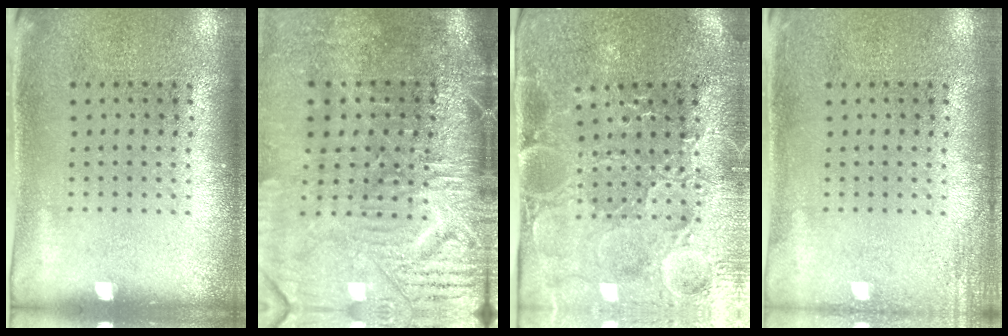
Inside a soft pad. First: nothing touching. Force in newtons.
{"total": 4.8, "press": 4.1, "slide": 2.6}
{"total": 3.7, "press": 3.6, "slide": 0.7}
{"total": 1.4, "press": 1.4, "slide": 0.2}